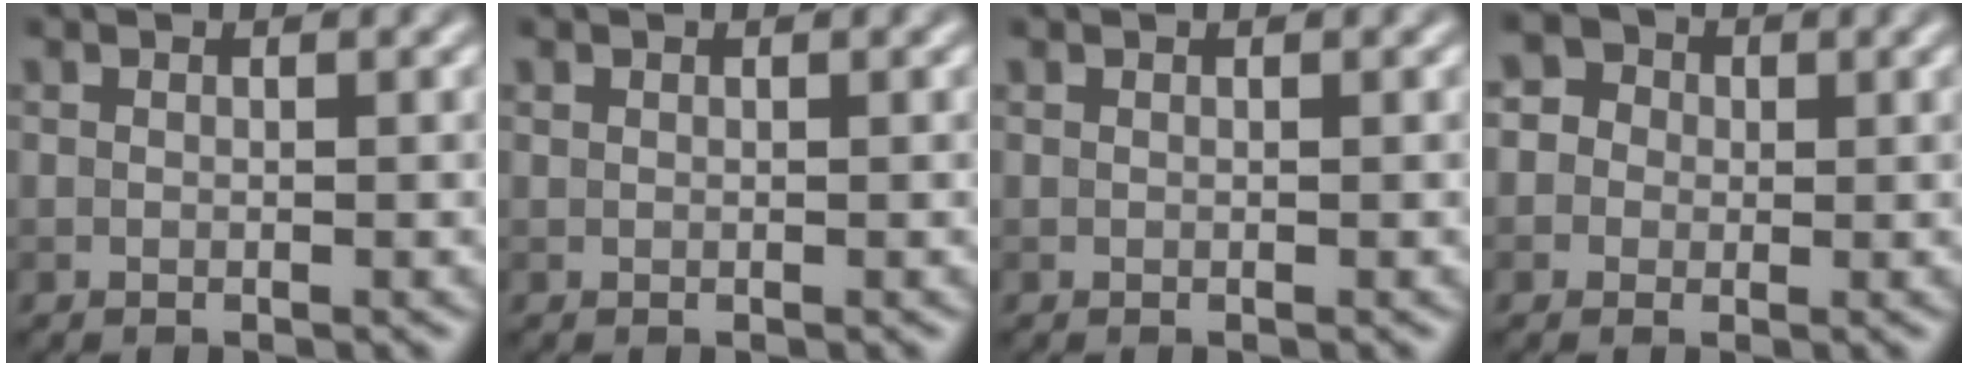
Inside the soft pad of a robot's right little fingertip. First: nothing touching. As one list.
[{"total": 0.0}, {"total": 0.0}, {"total": 3.8, "force": [1.1, 3.4, 1.2], "torque": [0.006, 0.022, -0.007]}]